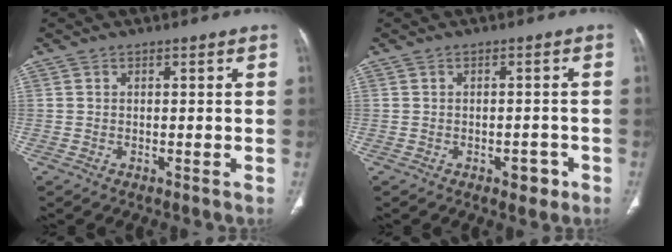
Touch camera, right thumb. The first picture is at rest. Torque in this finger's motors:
{"motor_torque": [0.36, -0.14, 0.33, -0.70, 0.05]}